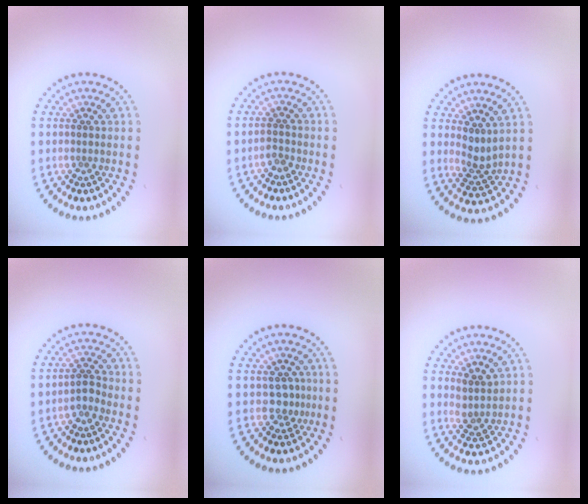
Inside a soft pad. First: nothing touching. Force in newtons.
{"total": 1.1, "press": 0.9, "slide": 0.7}
{"total": 2.2, "press": 1.6, "slide": 1.5}
{"total": 1.4, "press": 1.0, "slide": 0.9}
{"total": 1.5, "press": 1.2, "slide": 0.9}
{"total": 1.9, "press": 1.5, "slide": 1.1}